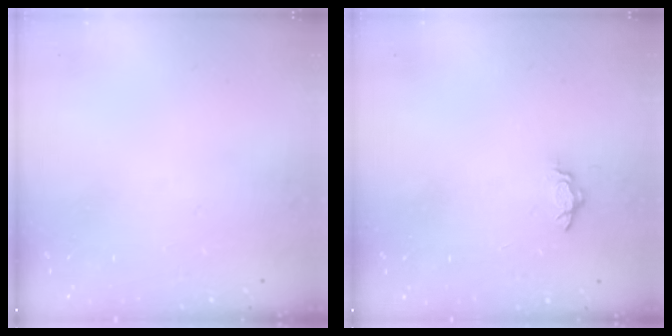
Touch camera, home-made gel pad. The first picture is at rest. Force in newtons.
{"total": 5.2, "press": 5.2, "slide": 0.7}